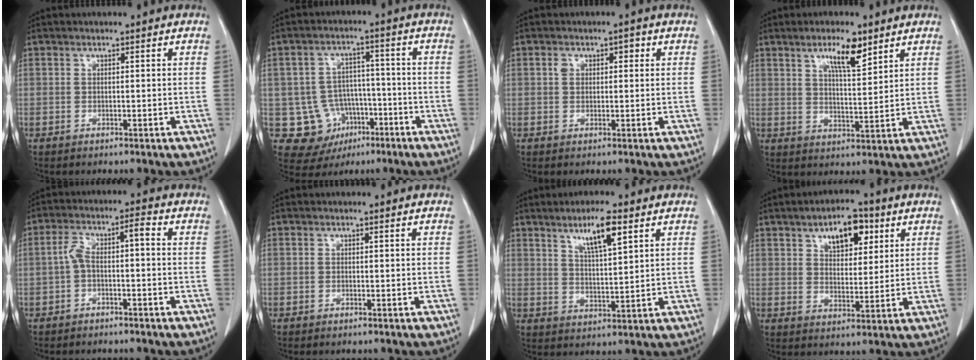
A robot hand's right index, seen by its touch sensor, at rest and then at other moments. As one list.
[{"total": 9.7, "force": [-3.4, 8.8, 2.6], "torque": [-0.046, 0.023, -0.039]}, {"total": 2.6, "force": [0.8, 1.9, 1.5], "torque": [-0.024, 0.017, 0.013]}, {"total": 6.7, "force": [4.3, 1.3, 5.0], "torque": [-0.089, -0.001, 0.075]}, {"total": 5.1, "force": [-0.7, 1.5, 4.8], "torque": [-0.099, 0.035, -0.013]}, {"total": 0.0}, {"total": 7.1, "force": [4.1, 0.8, 5.8], "torque": [-0.105, -0.001, 0.073]}, {"total": 8.0, "force": [4.0, 3.9, 5.7], "torque": [-0.084, 0.009, 0.064]}]